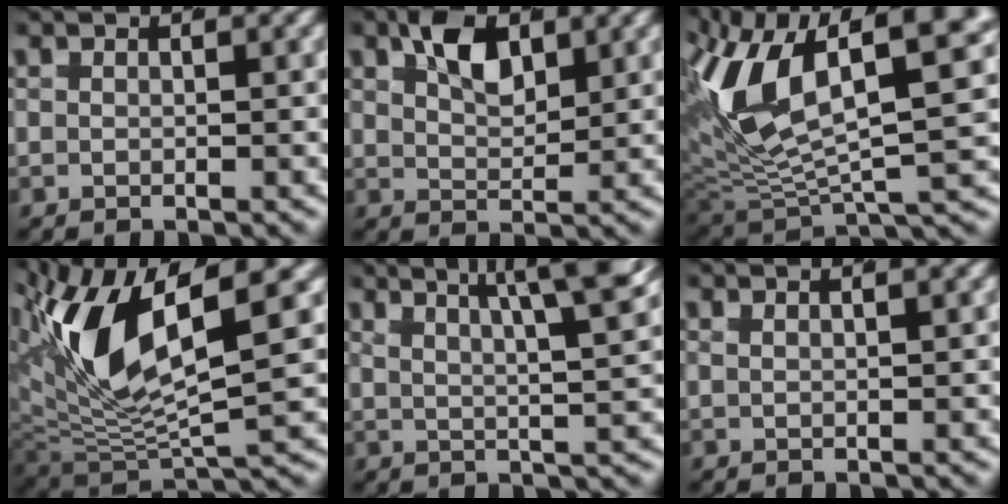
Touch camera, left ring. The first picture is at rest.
{"total": 4.0, "force": [2.0, 2.1, 2.7], "torque": [-0.053, -0.012, 0.035]}
{"total": 12.4, "force": [1.6, 7.1, 10.0], "torque": [-0.197, -0.012, 0.023]}
{"total": 11.3, "force": [2.2, 5.8, 9.4], "torque": [-0.204, -0.002, 0.031]}
{"total": 8.5, "force": [4.6, 4.0, 5.9], "torque": [-0.074, 0.015, 0.051]}
{"total": 1.5, "force": [1.2, 0.3, 0.8], "torque": [-0.007, 0.010, 0.016]}